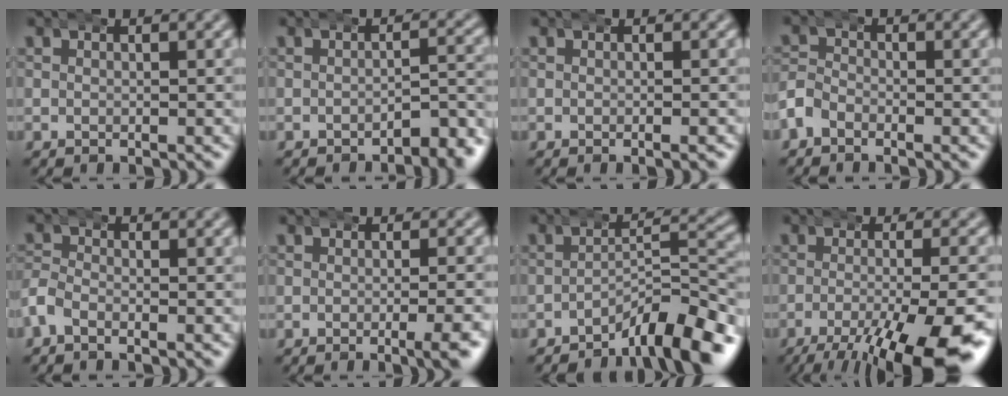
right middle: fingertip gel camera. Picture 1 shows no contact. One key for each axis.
{"total": 3.5, "fx": -2.9, "fy": 0.7, "fz": 1.9, "tx": -0.019, "ty": 0.001, "tz": -0.047}
{"total": 0.5, "fx": -0.4, "fy": 0.0, "fz": 0.3, "tx": -0.003, "ty": 0.005, "tz": -0.009}
{"total": 2.4, "fx": -1.3, "fy": 1.8, "fz": 0.9, "tx": -0.032, "ty": -0.004, "tz": -0.028}
{"total": 2.0, "fx": -1.2, "fy": 1.3, "fz": 1.1, "tx": -0.034, "ty": -0.005, "tz": -0.025}
{"total": 2.7, "fx": -1.4, "fy": -0.2, "fz": 2.3, "tx": -0.029, "ty": 0.004, "tz": -0.025}
{"total": 7.2, "fx": -5.3, "fy": 1.6, "fz": 4.7, "tx": -0.054, "ty": 0.000, "tz": -0.080}
{"total": 10.4, "fx": -5.6, "fy": 3.2, "fz": 8.1, "tx": -0.125, "ty": -0.034, "tz": -0.064}